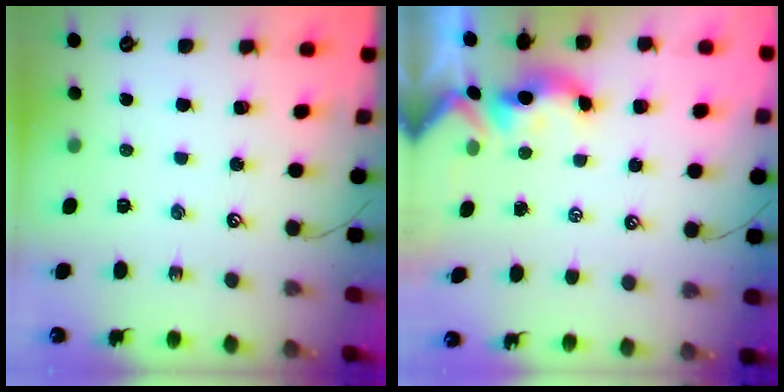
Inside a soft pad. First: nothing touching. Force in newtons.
{"total": 1.6, "press": 1.4, "slide": 0.7}